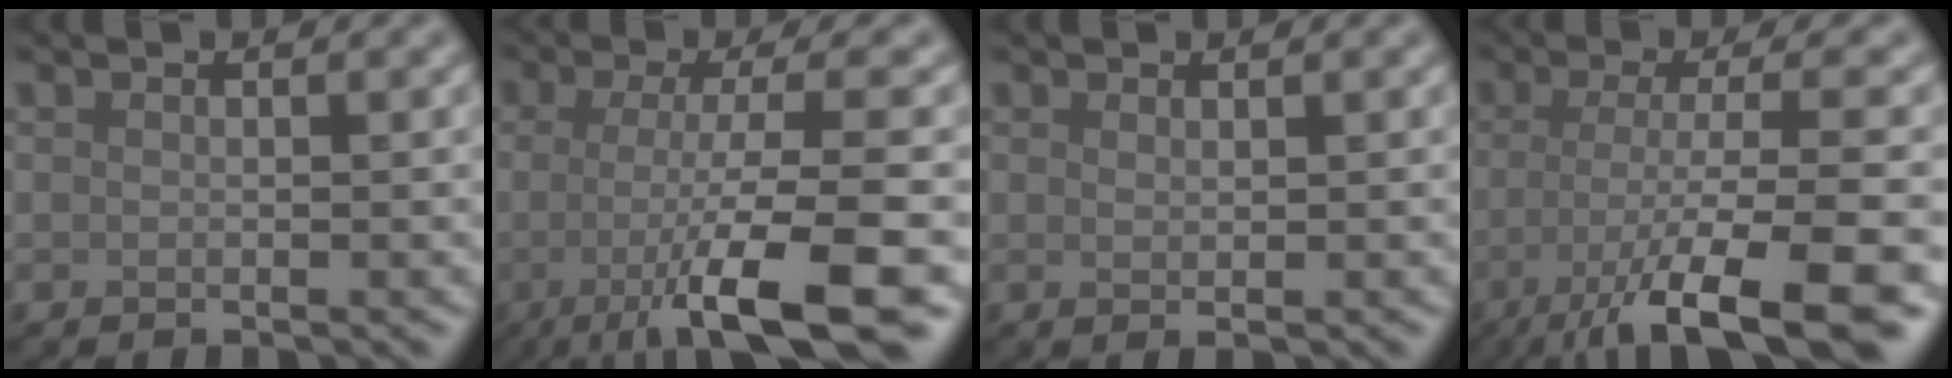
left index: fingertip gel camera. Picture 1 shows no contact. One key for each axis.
{"total": 9.7, "fx": -2.8, "fy": 2.1, "fz": 9.0, "tx": -0.119, "ty": -0.007, "tz": -0.057}
{"total": 0.8, "fx": 0.4, "fy": 0.2, "fz": 0.7, "tx": -0.013, "ty": -0.003, "tz": 0.007}
{"total": 10.2, "fx": -4.3, "fy": 2.5, "fz": 8.9, "tx": -0.125, "ty": -0.010, "tz": -0.079}